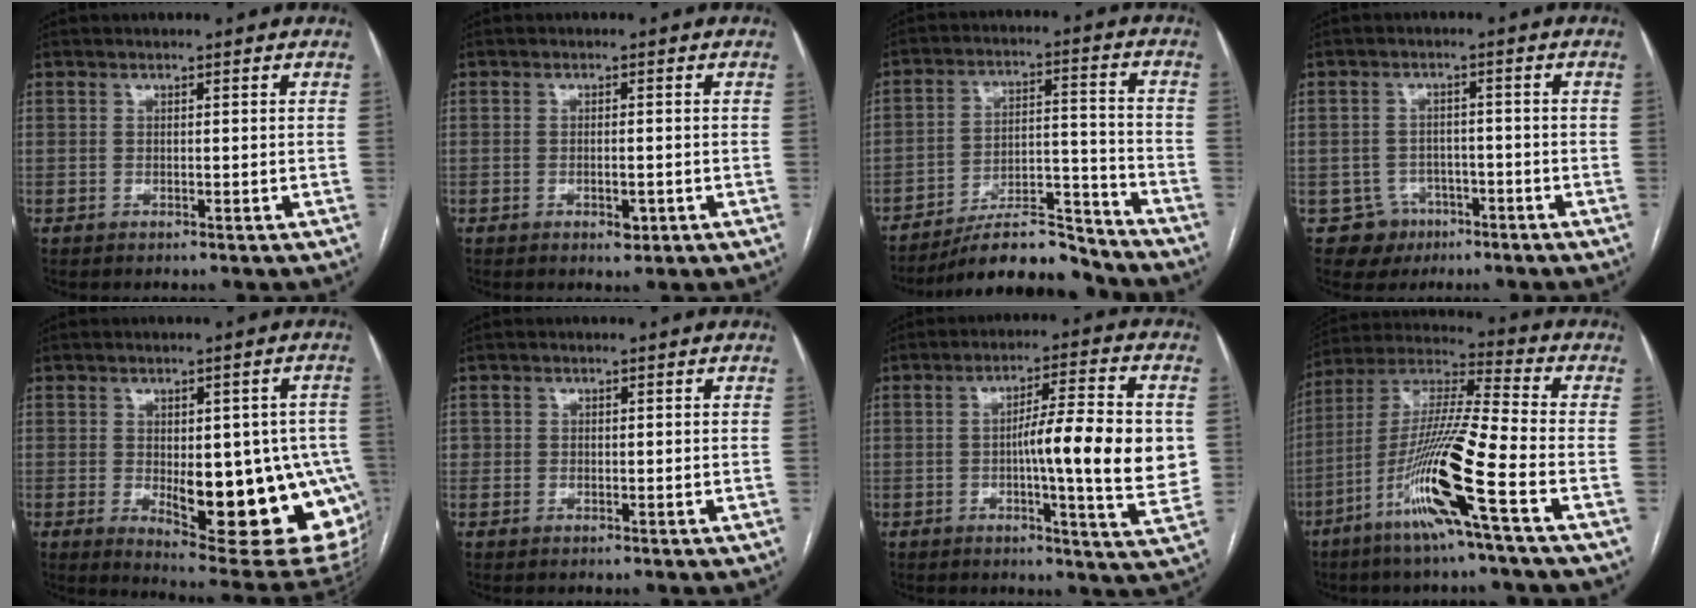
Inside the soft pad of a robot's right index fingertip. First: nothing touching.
{"total": 2.1, "force": [-1.0, 0.9, 1.7], "torque": [-0.025, -0.003, -0.011]}
{"total": 12.7, "force": [-11.7, 2.5, 4.1], "torque": [-0.054, 0.038, -0.195]}
{"total": 5.0, "force": [-2.5, 4.3, -0.2], "torque": [0.010, 0.013, -0.033]}
{"total": 19.2, "force": [-4.2, 6.6, 17.6], "torque": [-0.149, 0.008, -0.029]}
{"total": 0.9, "force": [-0.1, 0.9, 0.1], "torque": [0.010, 0.001, -0.004]}
{"total": 13.9, "force": [-0.3, 1.3, 13.8], "torque": [-0.197, 0.004, -0.008]}
{"total": 15.8, "force": [-7.2, -1.1, 14.0], "torque": [-0.279, -0.018, -0.144]}